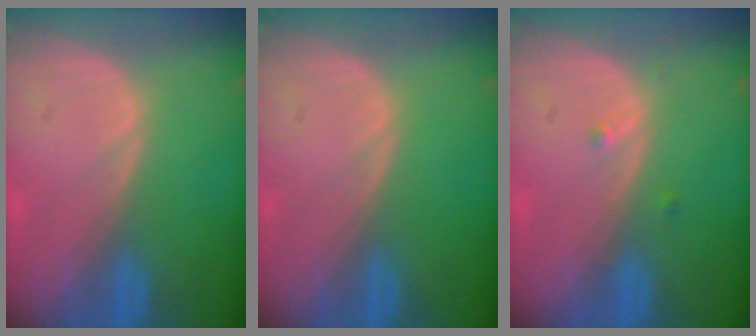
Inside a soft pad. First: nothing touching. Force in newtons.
{"total": 0.0}
{"total": 1.0, "press": 0.8, "slide": 0.6}